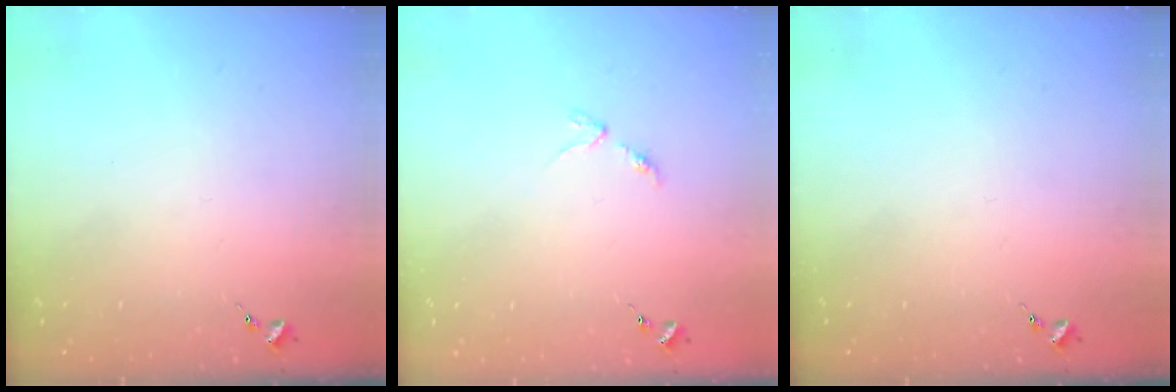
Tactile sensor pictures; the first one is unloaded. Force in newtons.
{"total": 2.8, "press": 2.8, "slide": 0.5}
{"total": 0.0}